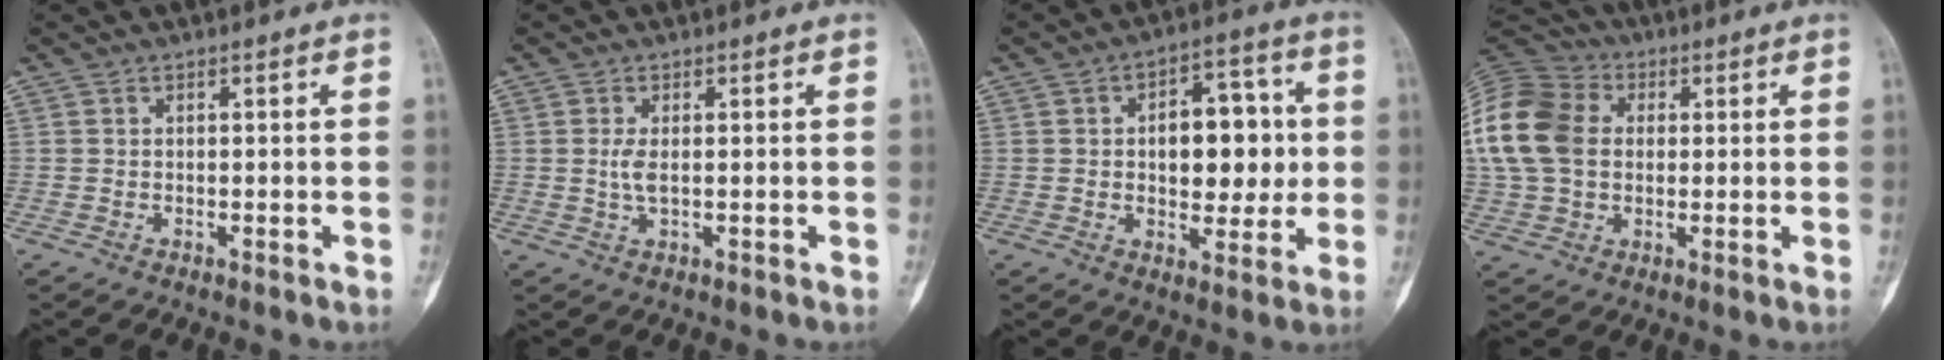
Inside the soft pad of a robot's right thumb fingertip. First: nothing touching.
{"total": 2.2, "force": [0.1, 0.6, 2.1], "torque": [-0.054, -0.004, 0.004]}
{"total": 12.7, "force": [0.9, 7.6, 10.2], "torque": [-0.097, 0.015, 0.016]}
{"total": 17.3, "force": [2.0, 13.0, 11.2], "torque": [-0.237, 0.023, 0.031]}